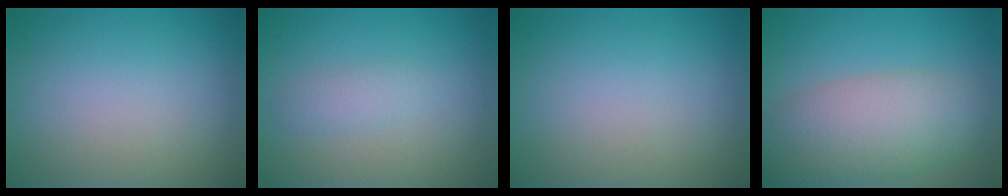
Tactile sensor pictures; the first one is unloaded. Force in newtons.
{"total": 1.4, "press": 1.4, "slide": 0.0}
{"total": 0.0}
{"total": 7.3, "press": 7.3, "slide": 0.5}